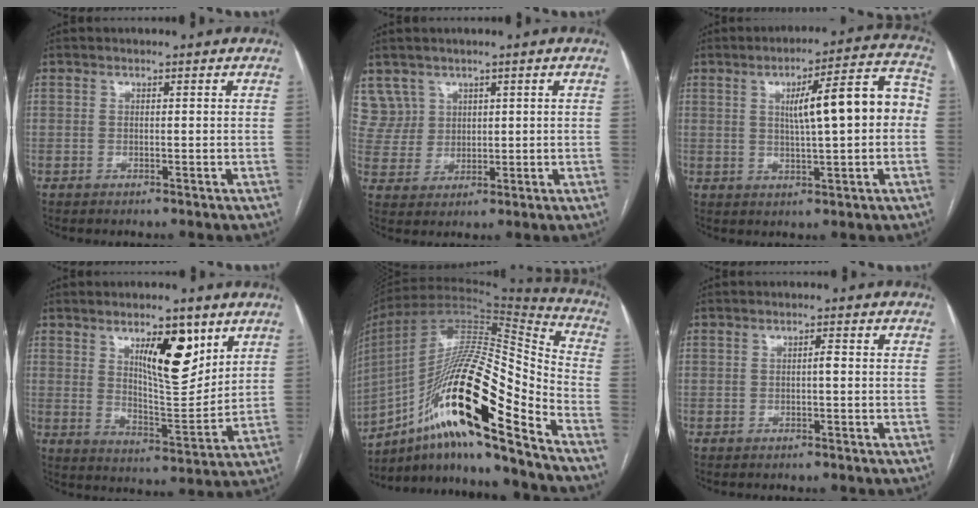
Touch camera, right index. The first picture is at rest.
{"total": 5.6, "force": [3.4, 4.5, -0.5], "torque": [0.013, 0.013, 0.075]}
{"total": 12.0, "force": [1.0, 2.0, 11.8], "torque": [-0.161, 0.039, 0.014]}
{"total": 11.2, "force": [5.6, 3.3, 9.1], "torque": [-0.145, -0.008, 0.098]}
{"total": 26.1, "force": [-13.9, 3.6, 21.8], "torque": [-0.392, -0.002, -0.245]}
{"total": 0.9, "force": [-0.1, 0.1, 0.9], "torque": [-0.014, 0.002, -0.002]}